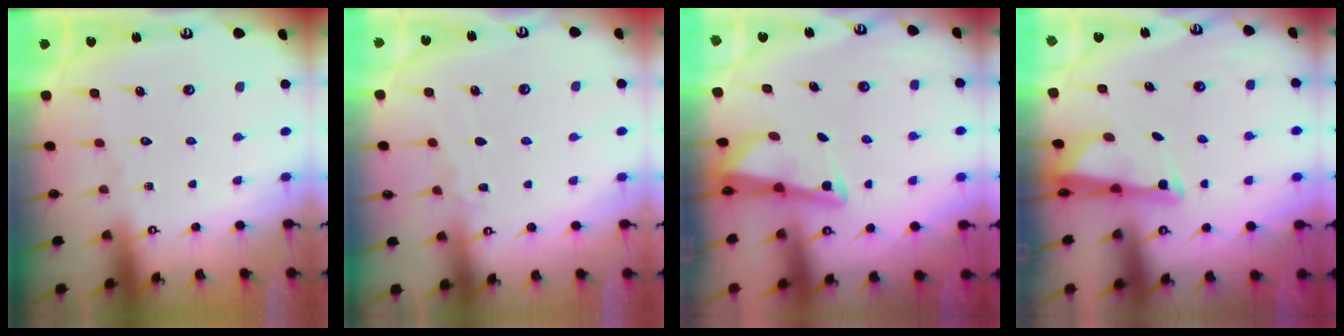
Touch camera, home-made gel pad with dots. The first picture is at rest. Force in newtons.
{"total": 3.4, "press": 3.4, "slide": 0.4}
{"total": 2.7, "press": 2.7, "slide": 0.2}
{"total": 2.7, "press": 2.6, "slide": 0.8}